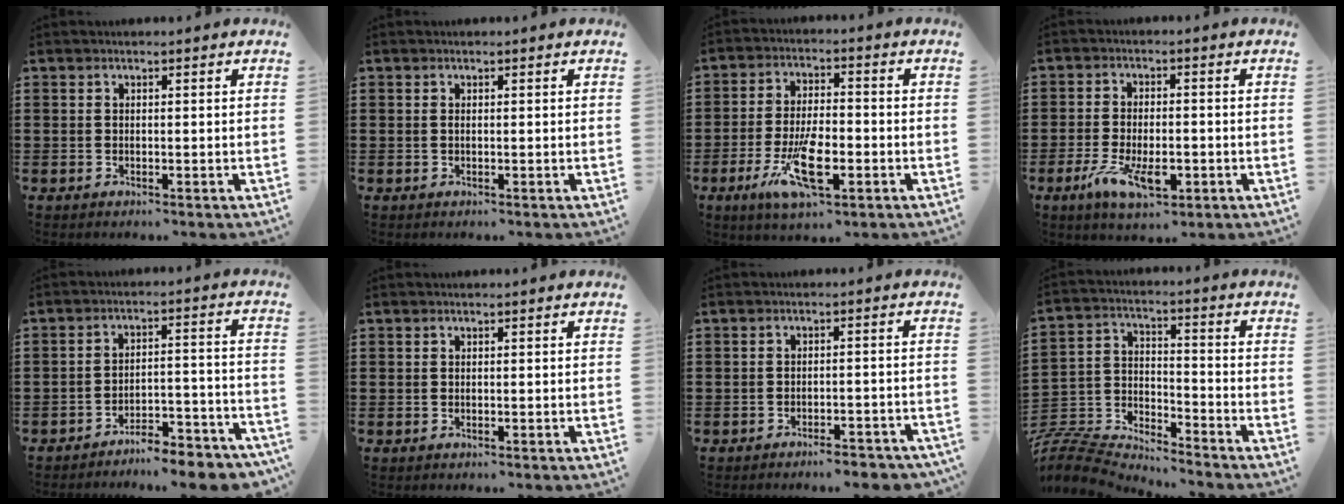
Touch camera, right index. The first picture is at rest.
{"total": 0.0}
{"total": 10.2, "force": [-3.9, 3.8, 8.6], "torque": [-0.181, -0.007, -0.067]}
{"total": 7.3, "force": [-2.6, 3.3, 5.9], "torque": [-0.113, -0.007, -0.048]}
{"total": 5.9, "force": [-5.8, 0.3, 1.1], "torque": [-0.016, 0.013, -0.113]}
{"total": 0.0}
{"total": 3.1, "force": [-2.9, 0.2, 0.9], "torque": [-0.017, 0.001, -0.059]}
{"total": 7.6, "force": [-7.4, 1.3, 0.9], "torque": [-0.040, -0.001, -0.156]}